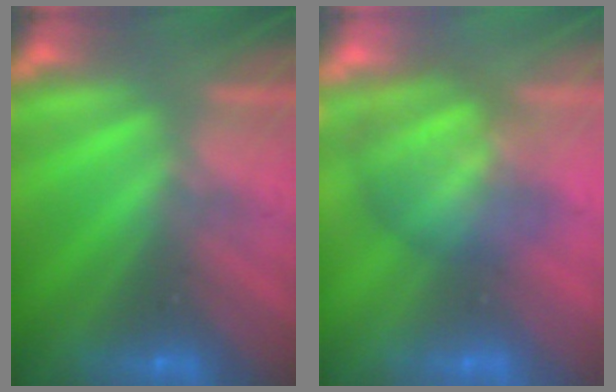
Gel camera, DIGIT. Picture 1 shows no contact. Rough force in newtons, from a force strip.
{"total": 3.9}